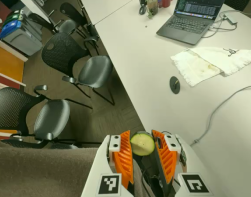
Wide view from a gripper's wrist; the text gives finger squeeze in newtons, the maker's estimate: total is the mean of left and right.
{"total": 12.8, "left": 13.2, "right": 12.4}